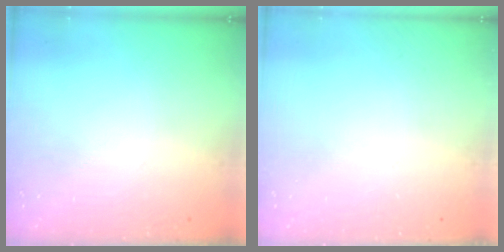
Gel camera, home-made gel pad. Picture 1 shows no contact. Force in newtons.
{"total": 0.0}